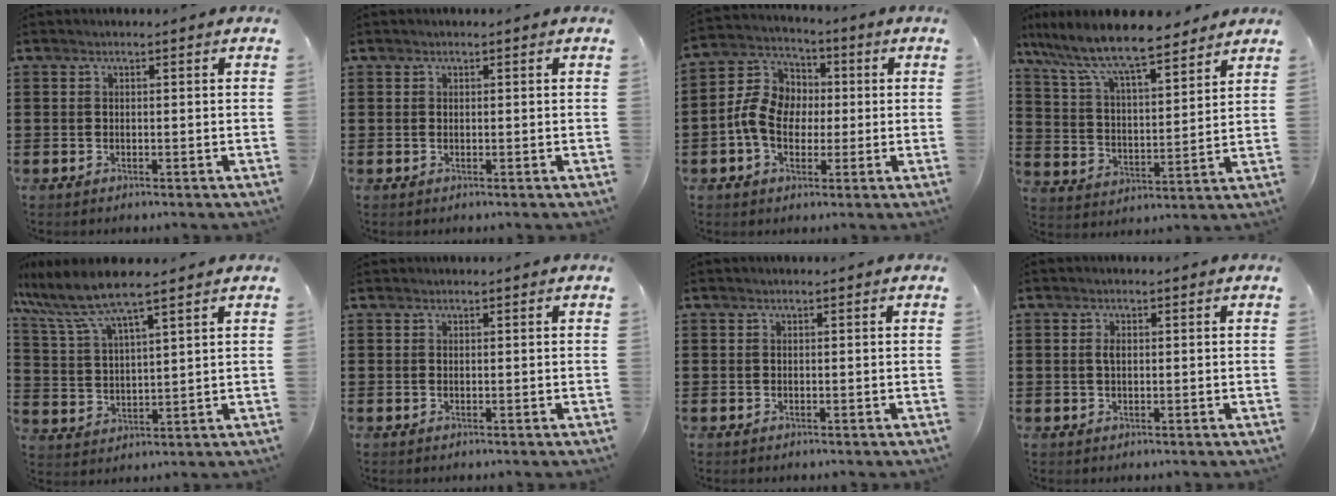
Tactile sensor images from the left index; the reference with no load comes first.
{"total": 0.0}
{"total": 8.3, "force": [-1.0, 6.6, 5.1], "torque": [-0.132, 0.016, -0.023]}
{"total": 9.3, "force": [7.9, 1.2, 4.6], "torque": [-0.121, -0.042, 0.134]}
{"total": 8.0, "force": [6.5, 0.8, 4.7], "torque": [-0.115, -0.026, 0.112]}
{"total": 0.0}
{"total": 0.0}
{"total": 1.5, "force": [0.2, 0.7, 1.3], "torque": [-0.029, 0.003, 0.002]}